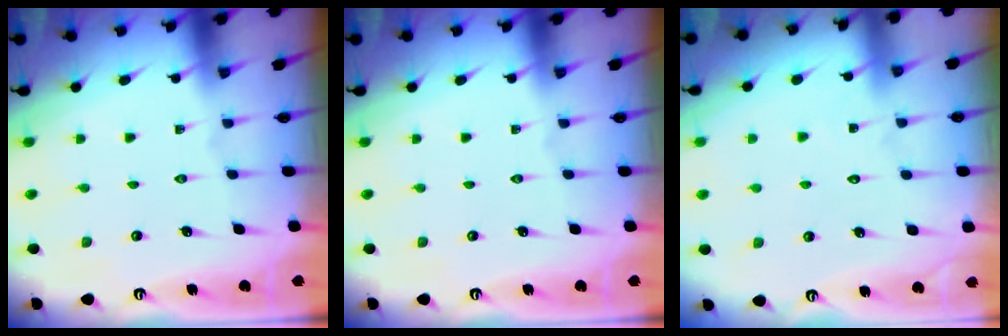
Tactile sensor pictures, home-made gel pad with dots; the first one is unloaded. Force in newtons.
{"total": 0.0}
{"total": 6.4, "press": 6.4, "slide": 0.6}